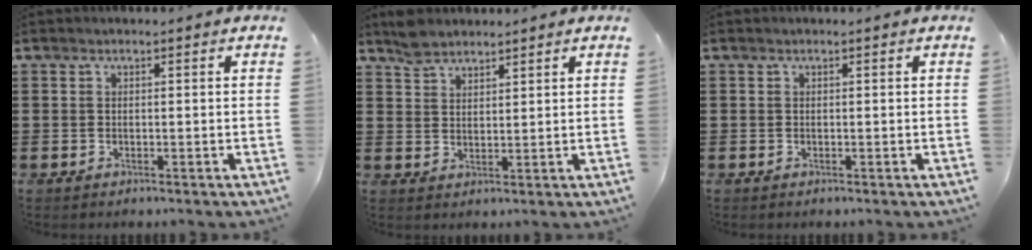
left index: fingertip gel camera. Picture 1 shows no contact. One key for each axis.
{"total": 3.4, "fx": 3.1, "fy": 1.3, "fz": 0.7, "tx": -0.021, "ty": 0.002, "tz": 0.061}
{"total": 0.0}